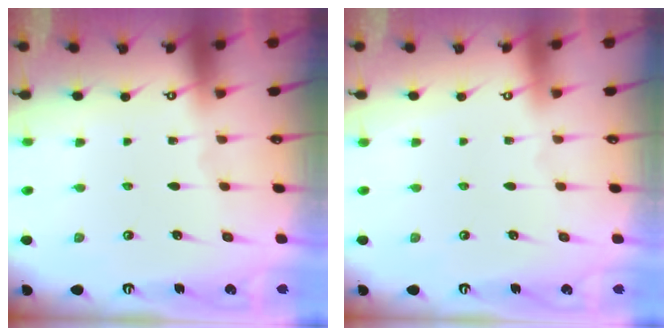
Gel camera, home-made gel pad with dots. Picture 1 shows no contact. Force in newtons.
{"total": 3.9, "press": 3.9, "slide": 0.1}